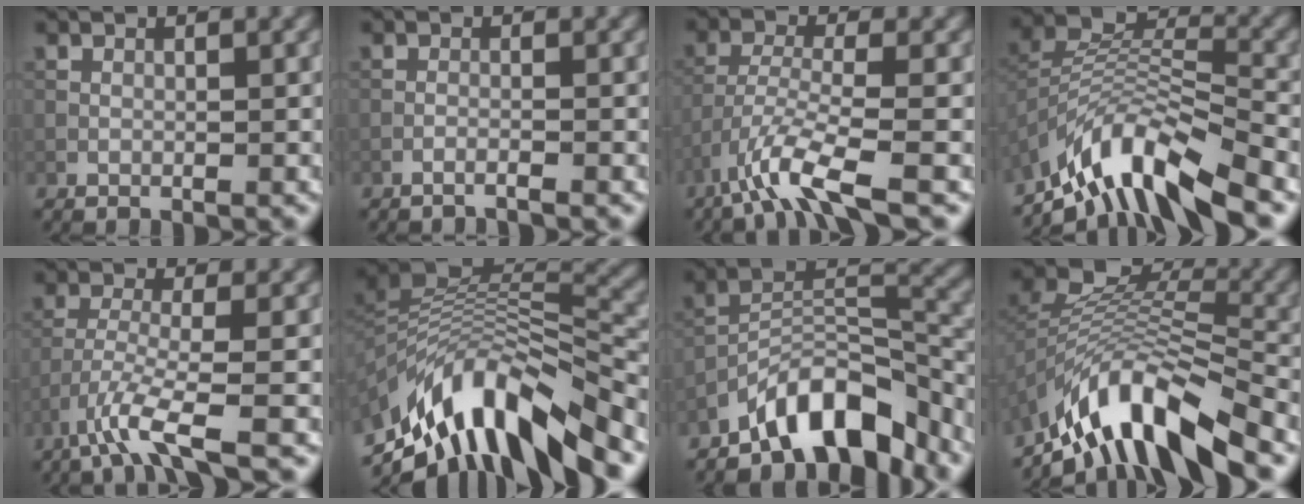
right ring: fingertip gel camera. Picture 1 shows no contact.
{"total": 1.1, "force": [-1.0, 0.1, 0.6], "torque": [-0.005, 0.003, -0.027]}
{"total": 5.2, "force": [-3.6, 0.7, 3.6], "torque": [-0.073, -0.008, -0.079]}
{"total": 8.9, "force": [-6.7, 3.0, 5.0], "torque": [-0.080, -0.003, -0.134]}
{"total": 4.5, "force": [-3.0, 0.5, 3.3], "torque": [-0.069, -0.009, -0.071]}
{"total": 12.3, "force": [-7.1, 4.8, 8.9], "torque": [-0.168, 0.021, -0.126]}
{"total": 8.4, "force": [-6.4, 2.8, 4.6], "torque": [-0.063, 0.008, -0.119]}
{"total": 9.4, "force": [-6.5, 3.7, 5.7], "torque": [-0.081, 0.006, -0.126]}